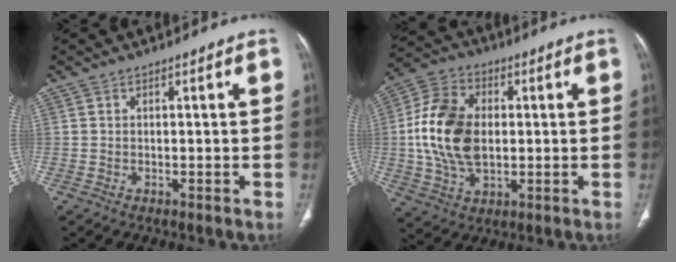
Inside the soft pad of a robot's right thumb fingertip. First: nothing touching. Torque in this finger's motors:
{"motor_torque": [2.20, 2.07, 0.98, -0.78, 0.34]}